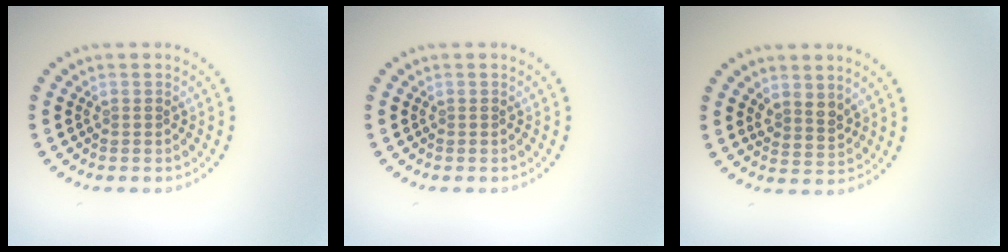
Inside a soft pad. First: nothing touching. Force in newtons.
{"total": 0.0}
{"total": 2.0, "press": 1.7, "slide": 1.2}